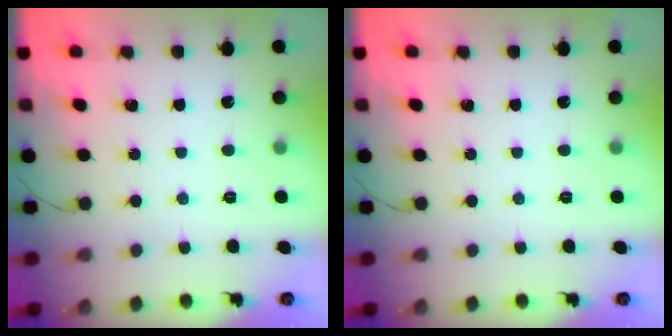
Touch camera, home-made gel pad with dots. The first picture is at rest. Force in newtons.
{"total": 0.0}